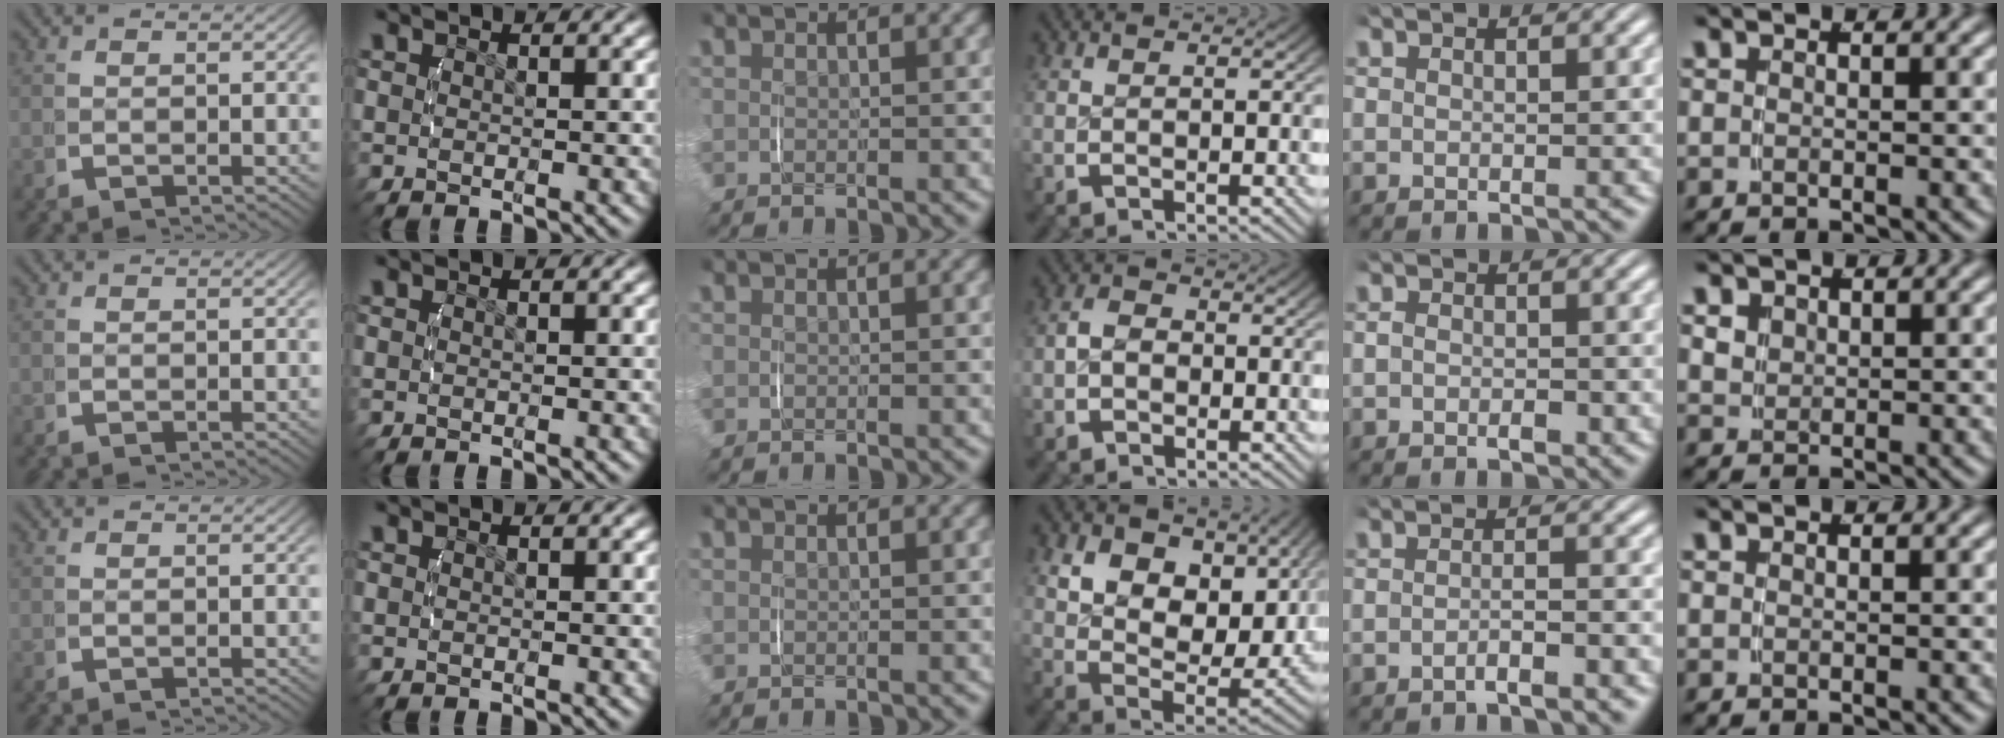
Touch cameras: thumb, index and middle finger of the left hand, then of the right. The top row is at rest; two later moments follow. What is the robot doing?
{"motion": "lift_and_place", "object": "toothpaste"}